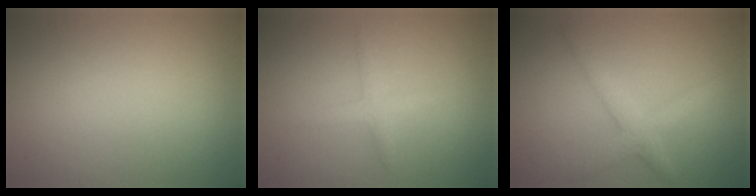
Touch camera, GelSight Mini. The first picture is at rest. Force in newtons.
{"total": 1.7, "press": 1.7, "slide": 0.1}
{"total": 2.9, "press": 2.9, "slide": 0.1}